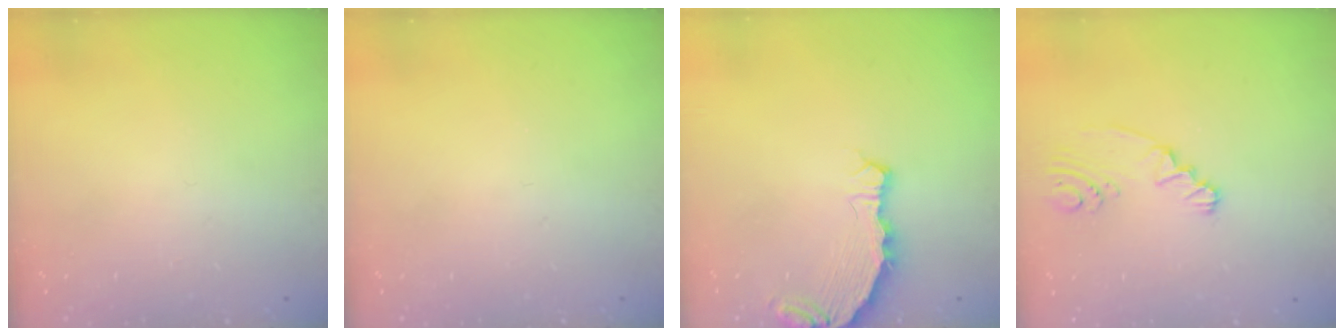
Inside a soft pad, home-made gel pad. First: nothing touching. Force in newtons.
{"total": 0.0}
{"total": 7.2, "press": 5.4, "slide": 4.8}
{"total": 2.9, "press": 2.7, "slide": 1.2}